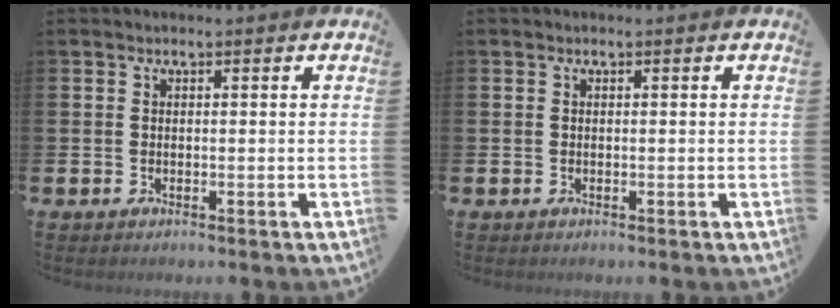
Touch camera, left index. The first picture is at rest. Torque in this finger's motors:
{"motor_torque": [0.00, 0.00, 0.00, 0.01]}